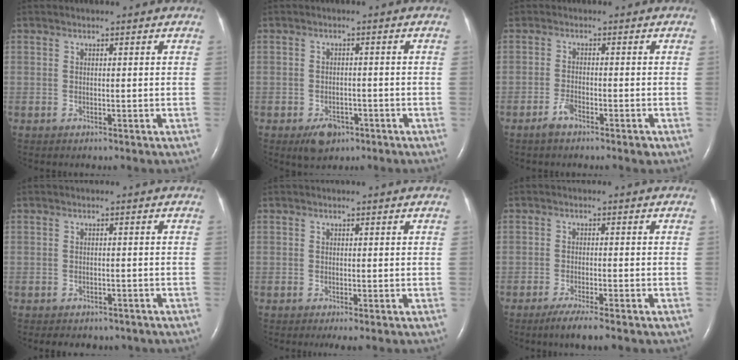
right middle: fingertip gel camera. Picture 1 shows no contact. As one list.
[{"total": 4.0, "force": [-2.5, 2.4, 2.0], "torque": [-0.036, 0.000, -0.031]}, {"total": 2.7, "force": [-1.9, 0.9, 1.7], "torque": [-0.032, 0.000, -0.034]}, {"total": 6.7, "force": [-5.4, 3.1, 2.3], "torque": [-0.034, 0.007, -0.056]}, {"total": 1.2, "force": [-0.6, 0.1, 1.0], "torque": [-0.019, -0.005, -0.009]}, {"total": 4.9, "force": [-3.4, 0.1, 3.4], "torque": [-0.062, -0.014, -0.054]}]